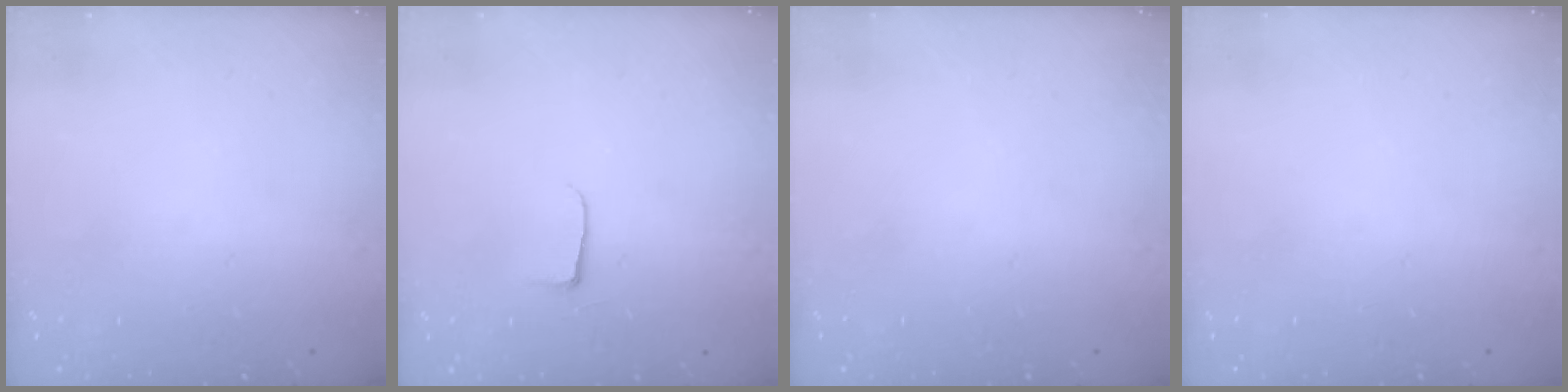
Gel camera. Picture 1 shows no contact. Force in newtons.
{"total": 4.0, "press": 4.0, "slide": 0.5}
{"total": 0.0}
{"total": 0.0}